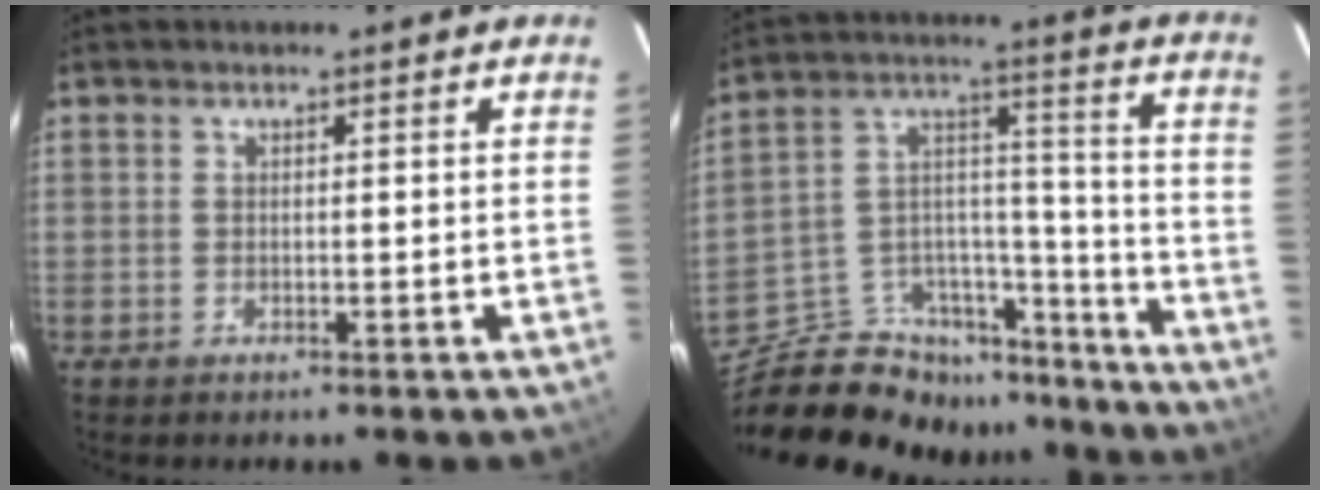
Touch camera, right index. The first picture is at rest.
{"total": 22.6, "force": [-18.4, 10.8, 7.5], "torque": [-0.160, 0.068, -0.267]}